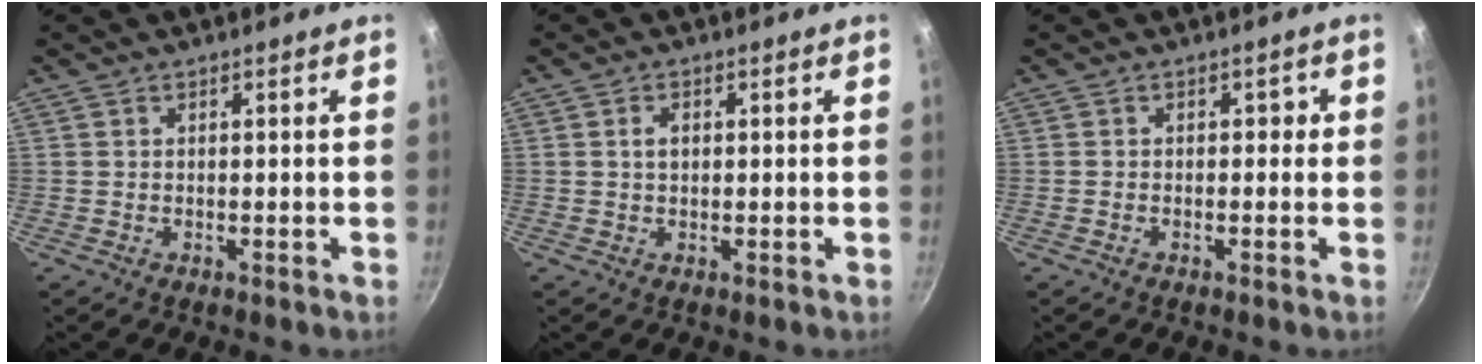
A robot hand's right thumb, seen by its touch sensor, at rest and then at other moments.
{"total": 2.0, "force": [0.4, 1.4, 1.4], "torque": [-0.018, 0.004, 0.005]}
{"total": 1.5, "force": [-0.3, 1.2, 0.8], "torque": [-0.002, 0.007, -0.006]}